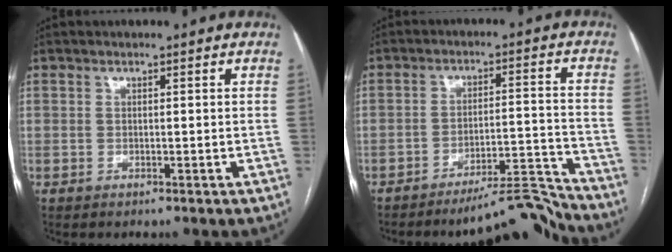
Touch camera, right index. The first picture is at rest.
{"total": 9.0, "force": [-8.8, -0.3, 2.0], "torque": [-0.002, 0.036, -0.140]}